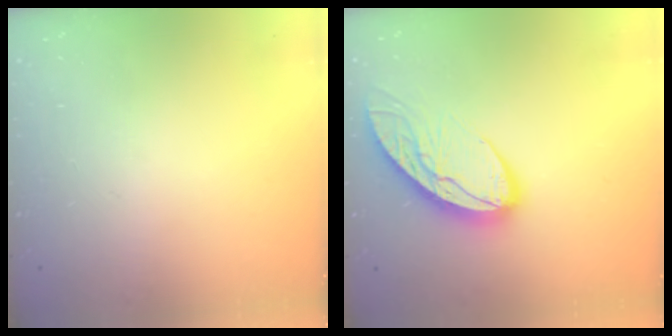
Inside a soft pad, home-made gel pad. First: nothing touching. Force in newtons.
{"total": 11.2, "press": 11.1, "slide": 1.1}